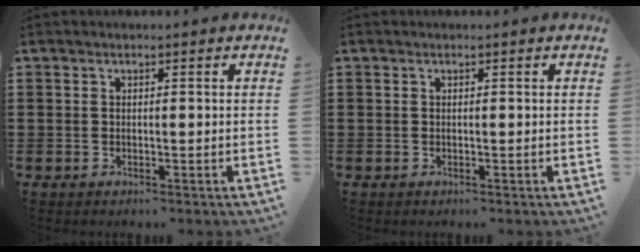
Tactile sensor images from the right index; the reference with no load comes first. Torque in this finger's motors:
{"motor_torque": [-0.83, 1.30, 0.00, 0.00]}